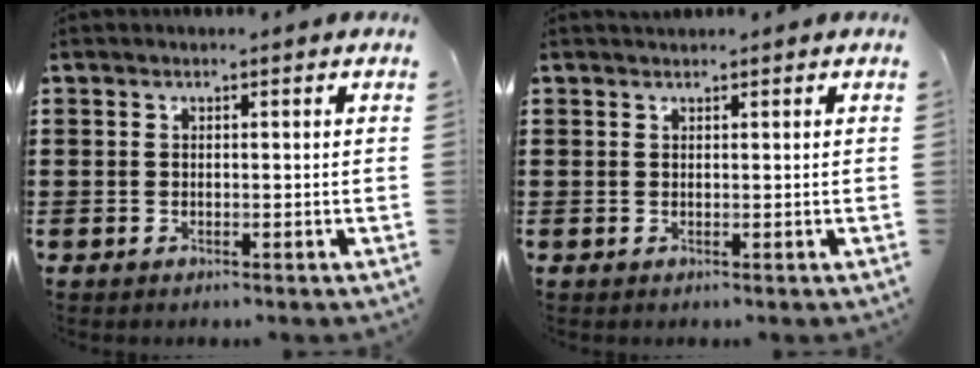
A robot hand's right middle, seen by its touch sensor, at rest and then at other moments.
{"total": 0.7, "force": [0.7, 0.0, -0.1], "torque": [-0.001, -0.002, 0.015]}